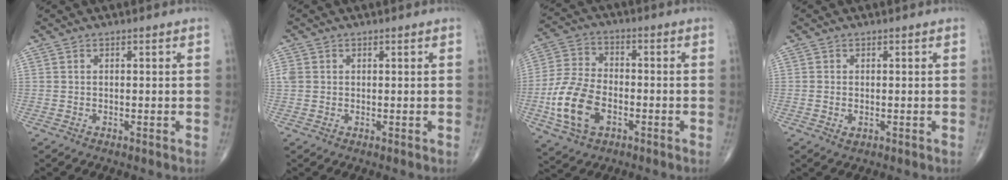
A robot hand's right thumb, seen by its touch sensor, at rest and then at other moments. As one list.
[{"total": 1.8, "force": [0.3, 1.5, 0.9], "torque": [-0.026, 0.008, 0.010]}, {"total": 13.0, "force": [-3.9, 8.1, 9.4], "torque": [-0.186, 0.015, -0.077]}, {"total": 1.2, "force": [-0.2, 0.8, 0.9], "torque": [-0.014, -0.001, -0.003]}]